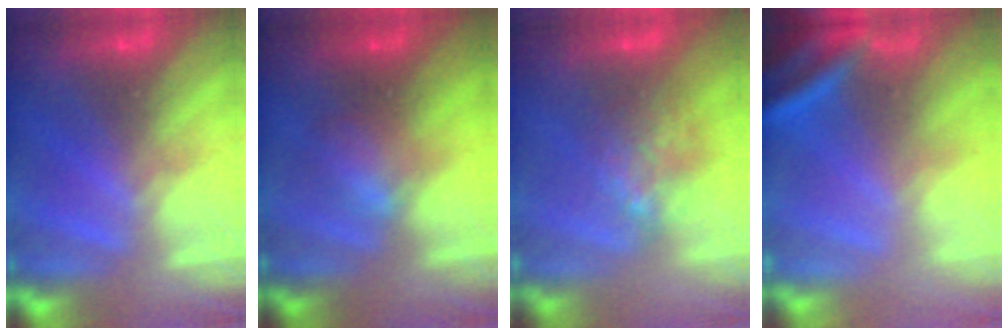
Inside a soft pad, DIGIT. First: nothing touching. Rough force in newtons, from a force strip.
{"total": 2.2}
{"total": 8.3}
{"total": 4.0}